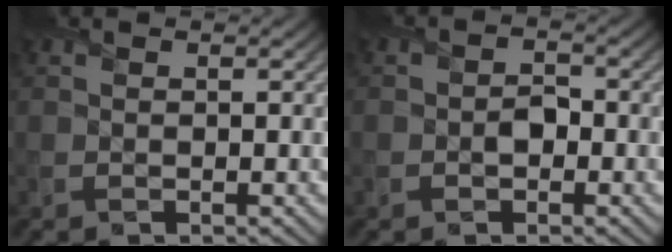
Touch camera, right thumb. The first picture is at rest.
{"total": 1.9, "force": [-0.7, 1.5, 0.9], "torque": [-0.015, 0.001, -0.015]}